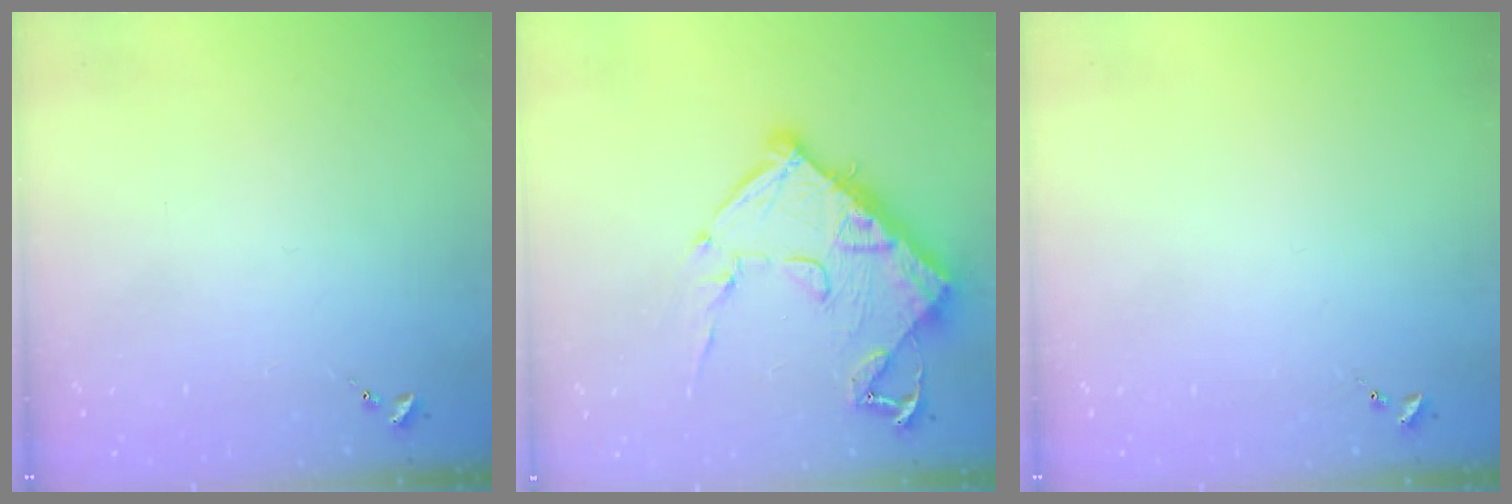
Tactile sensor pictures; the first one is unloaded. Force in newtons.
{"total": 16.4, "press": 16.4, "slide": 1.4}
{"total": 0.0}